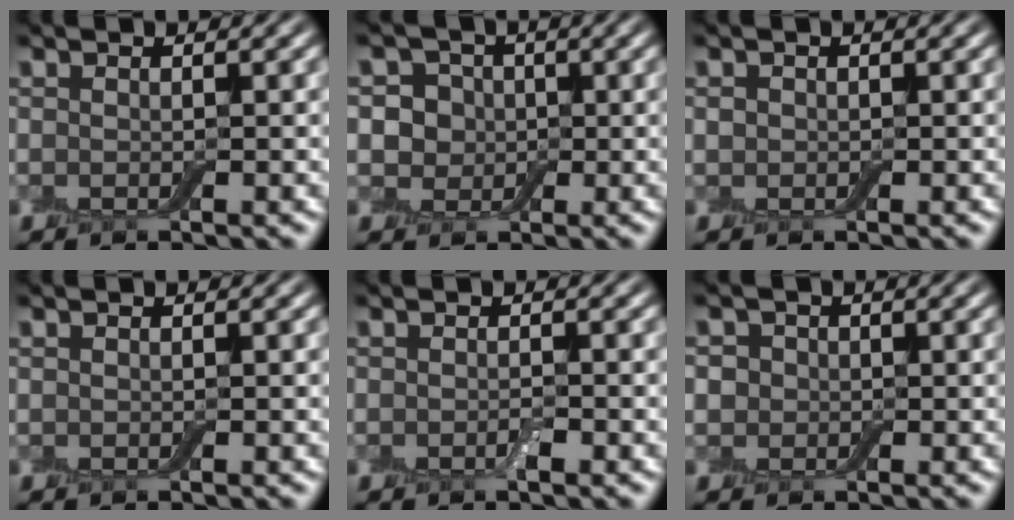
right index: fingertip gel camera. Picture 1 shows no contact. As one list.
[{"total": 3.8, "force": [0.5, 3.5, 1.5], "torque": [-0.007, 0.014, -0.010]}, {"total": 0.5, "force": [0.0, 0.5, 0.1], "torque": [0.000, -0.001, -0.002]}, {"total": 0.0}, {"total": 0.7, "force": [-0.4, 0.2, 0.6], "torque": [-0.013, 0.000, -0.007]}, {"total": 2.7, "force": [0.6, 2.4, 1.0], "torque": [-0.002, 0.015, -0.011]}]